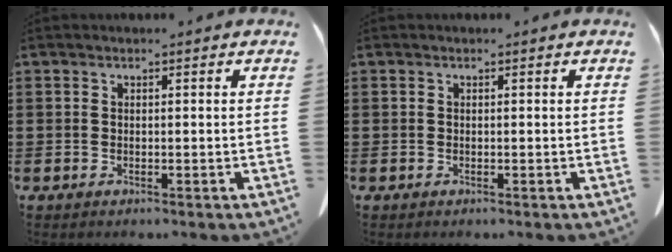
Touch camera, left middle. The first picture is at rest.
{"total": 0.0}